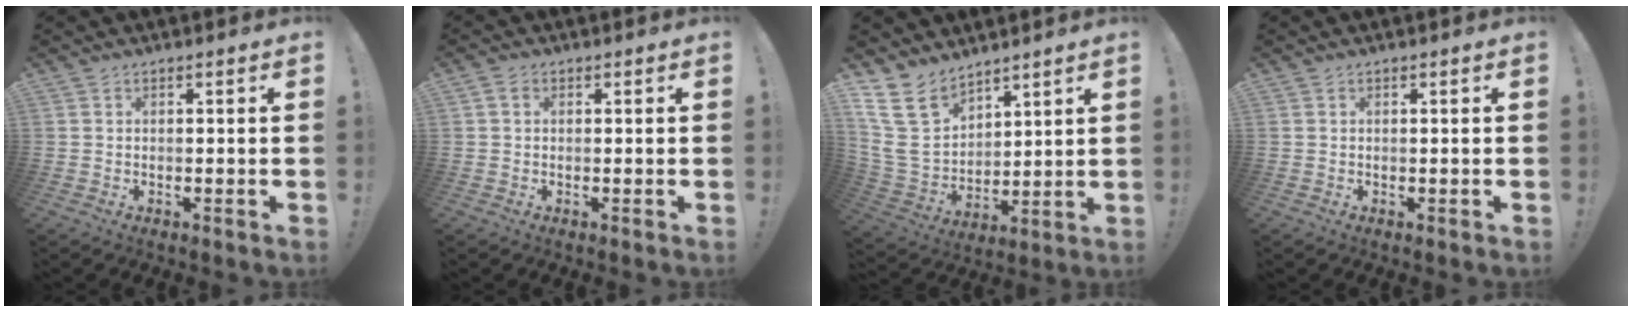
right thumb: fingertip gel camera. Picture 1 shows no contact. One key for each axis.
{"total": 1.7, "fx": 0.5, "fy": 1.4, "fz": 0.9, "tx": -0.009, "ty": 0.002, "tz": 0.007}
{"total": 16.8, "fx": 10.4, "fy": 10.5, "fz": 8.1, "tx": -0.159, "ty": -0.072, "tz": 0.200}
{"total": 0.0}